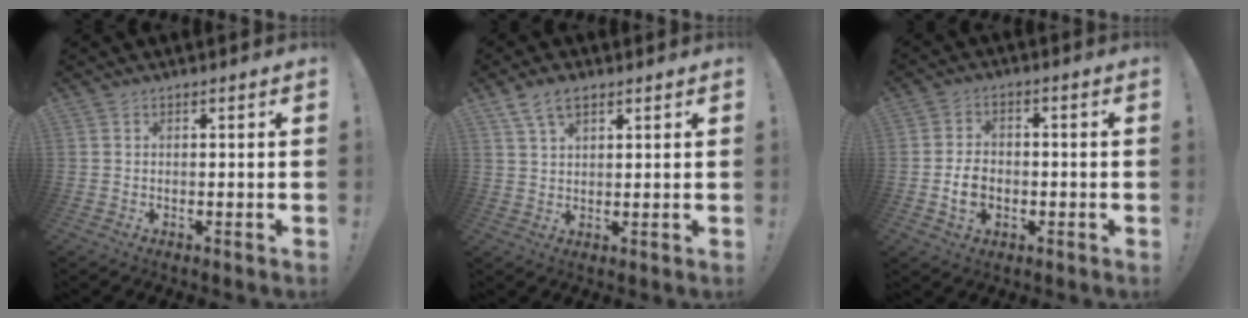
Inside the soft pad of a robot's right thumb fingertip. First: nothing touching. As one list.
[{"total": 6.1, "force": [3.7, 3.1, 3.7], "torque": [-0.066, -0.008, 0.069]}, {"total": 6.9, "force": [-1.6, 5.5, 3.9], "torque": [-0.053, 0.009, -0.027]}]